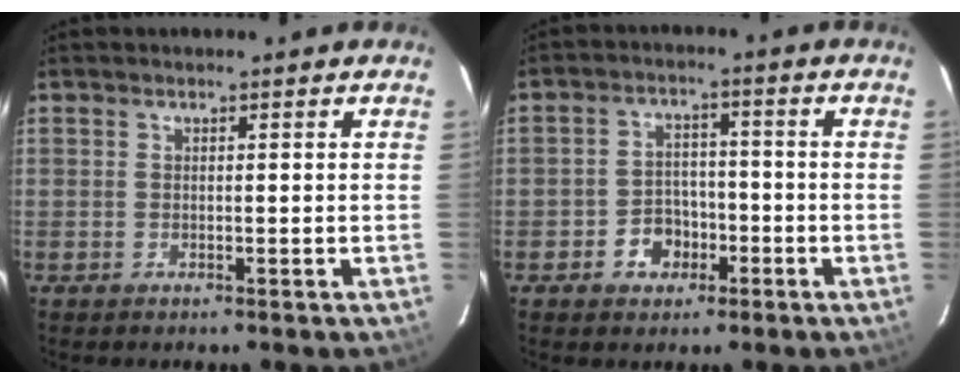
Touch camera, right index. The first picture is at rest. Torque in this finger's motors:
{"motor_torque": [0.17, 0.02, -0.04, -0.19]}